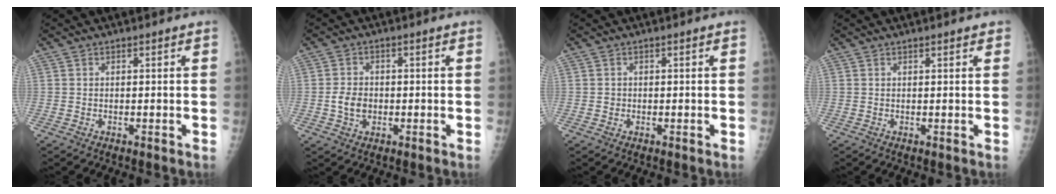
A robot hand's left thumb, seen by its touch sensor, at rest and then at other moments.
{"total": 4.1, "force": [-0.6, 3.1, 2.5], "torque": [-0.037, 0.003, -0.011]}
{"total": 0.8, "force": [-0.1, 0.8, 0.2], "torque": [0.002, 0.003, -0.001]}
{"total": 1.5, "force": [1.1, 0.3, 1.0], "torque": [-0.011, 0.000, 0.011]}